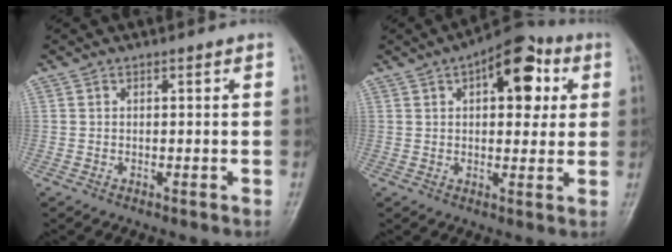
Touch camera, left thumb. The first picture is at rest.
{"total": 12.5, "force": [4.2, 6.4, 9.9], "torque": [-0.094, 0.007, 0.050]}